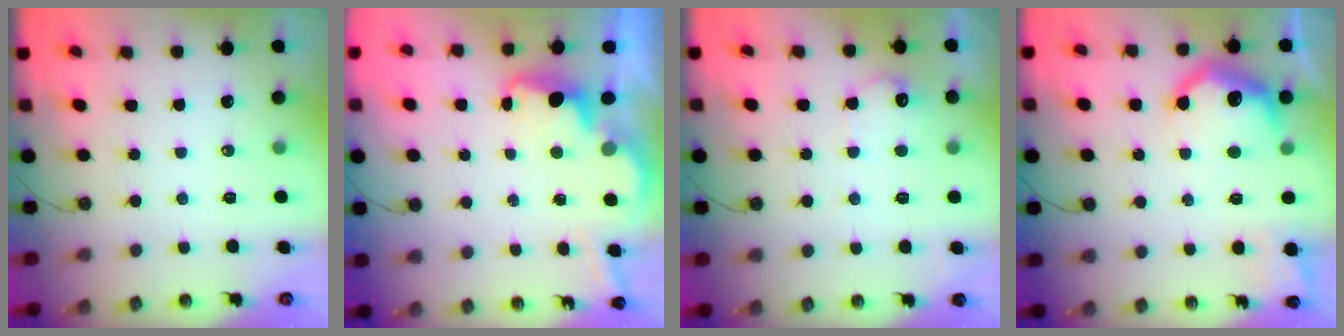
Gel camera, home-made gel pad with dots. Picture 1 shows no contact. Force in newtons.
{"total": 3.7, "press": 3.7, "slide": 0.7}
{"total": 10.0, "press": 10.0, "slide": 0.4}
{"total": 15.0, "press": 15.0, "slide": 1.2}